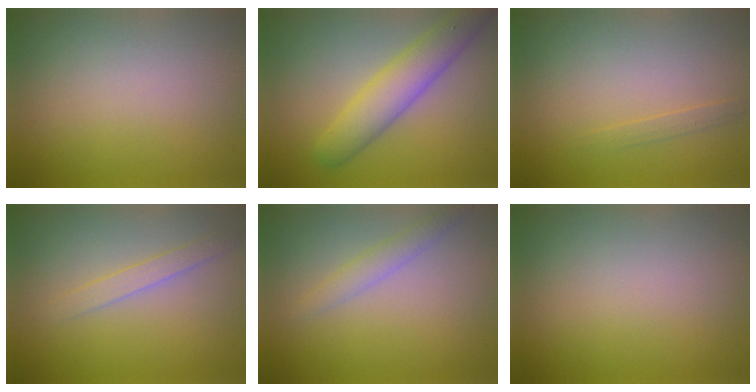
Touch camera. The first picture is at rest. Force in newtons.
{"total": 4.9, "press": 4.9, "slide": 0.1}
{"total": 0.7, "press": 0.7, "slide": 0.1}
{"total": 1.5, "press": 1.5, "slide": 0.1}
{"total": 1.7, "press": 1.7, "slide": 0.0}
{"total": 0.0}